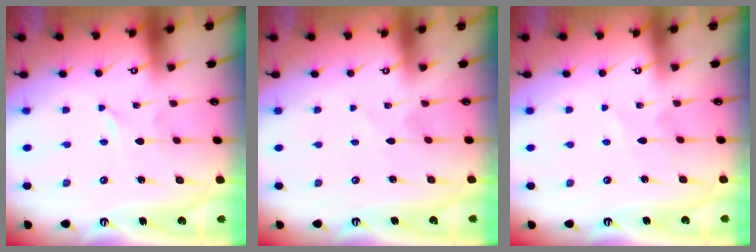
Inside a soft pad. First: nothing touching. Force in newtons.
{"total": 2.3, "press": 2.3, "slide": 0.1}
{"total": 3.8, "press": 3.8, "slide": 0.4}